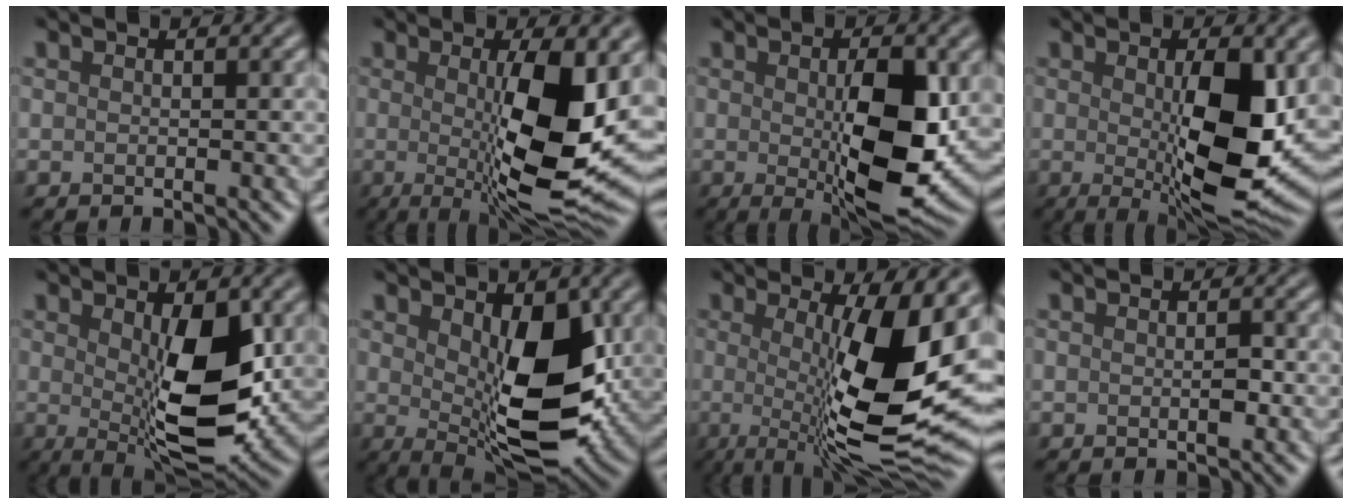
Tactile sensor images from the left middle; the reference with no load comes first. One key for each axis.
{"total": 11.3, "fx": -0.4, "fy": 2.7, "fz": 11.0, "tx": -0.169, "ty": -0.022, "tz": 0.005}
{"total": 9.2, "fx": -0.3, "fy": 3.0, "fz": 8.7, "tx": -0.135, "ty": -0.015, "tz": 0.008}
{"total": 10.3, "fx": -0.1, "fy": 3.0, "fz": 9.8, "tx": -0.148, "ty": -0.020, "tz": 0.010}
{"total": 8.9, "fx": 0.4, "fy": 3.0, "fz": 8.3, "tx": -0.129, "ty": -0.015, "tz": 0.018}
{"total": 9.6, "fx": 0.7, "fy": 4.3, "fz": 8.6, "tx": -0.130, "ty": -0.009, "tz": 0.021}
{"total": 13.8, "fx": -0.3, "fy": 3.6, "fz": 13.3, "tx": -0.181, "ty": -0.013, "tz": -0.004}
{"total": 0.8, "fx": -0.3, "fy": 0.0, "fz": 0.8, "tx": -0.017, "ty": -0.002, "tz": 0.000}